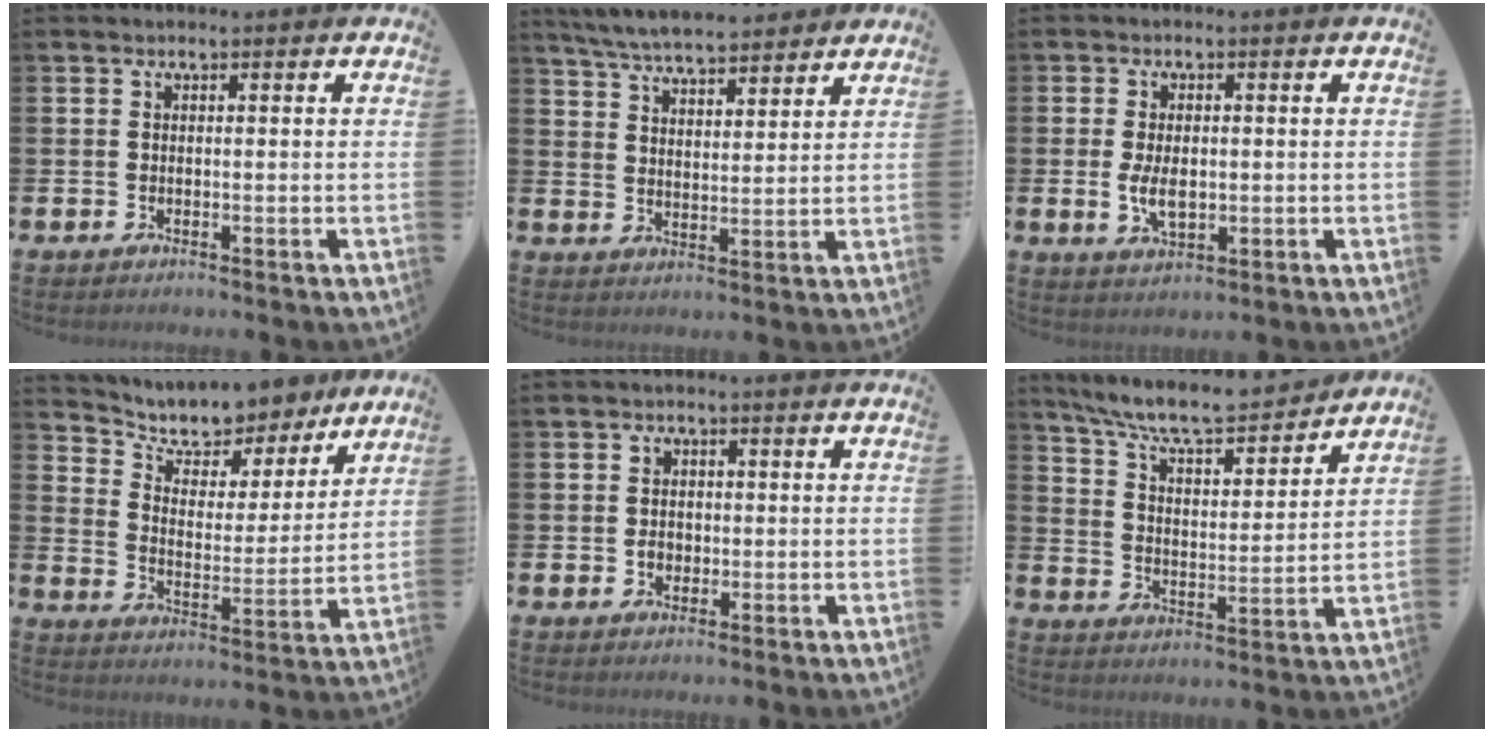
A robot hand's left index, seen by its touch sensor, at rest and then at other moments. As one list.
[{"total": 5.9, "force": [5.8, 0.5, 1.1], "torque": [-0.048, -0.027, 0.104]}, {"total": 4.4, "force": [-0.1, 2.5, 3.7], "torque": [-0.058, 0.001, -0.003]}, {"total": 8.0, "force": [7.4, 2.8, 1.3], "torque": [-0.058, -0.058, 0.128]}, {"total": 2.1, "force": [0.0, 1.9, 0.9], "torque": [-0.004, 0.001, -0.006]}, {"total": 8.5, "force": [7.8, 1.1, 3.1], "torque": [-0.090, -0.056, 0.134]}]